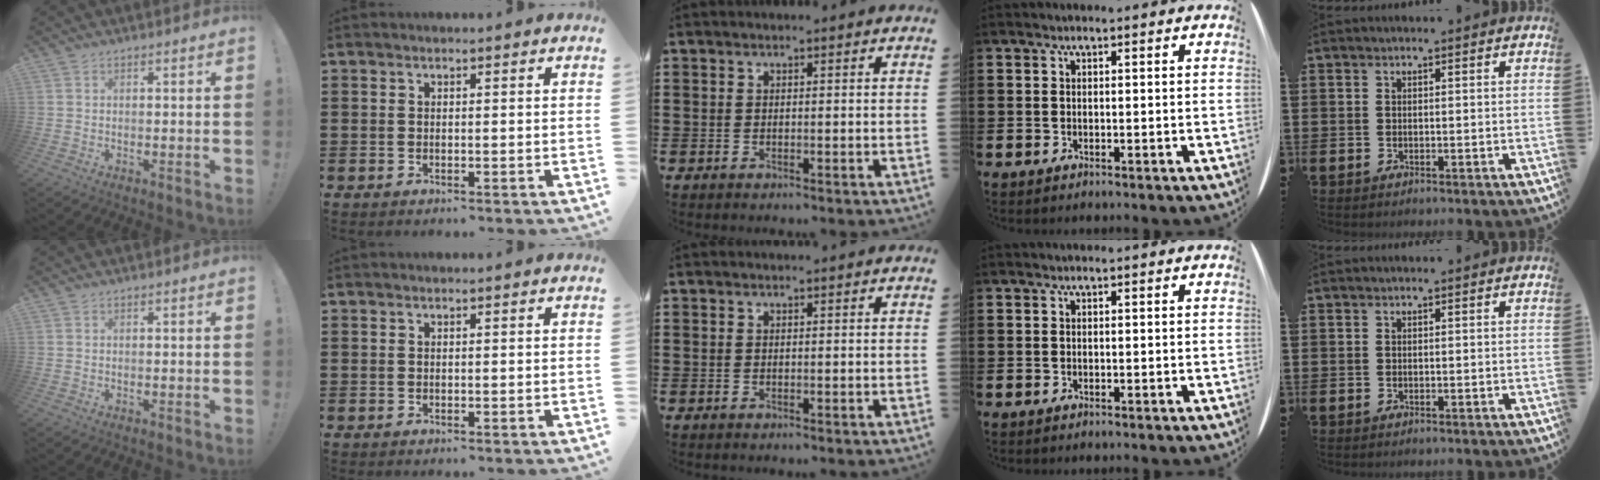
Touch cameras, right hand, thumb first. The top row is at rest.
{}